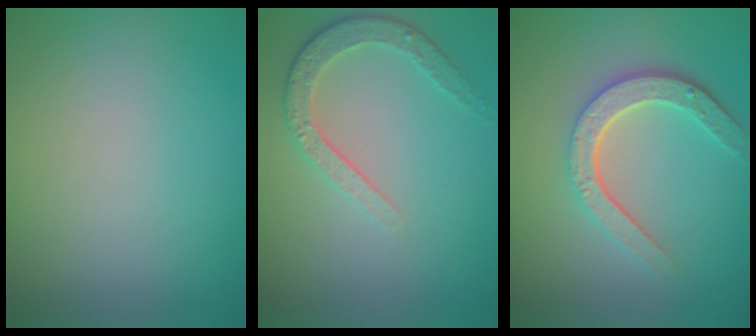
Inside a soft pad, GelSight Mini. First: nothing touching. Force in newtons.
{"total": 2.9, "press": 2.5, "slide": 1.6}
{"total": 4.6, "press": 3.5, "slide": 3.0}